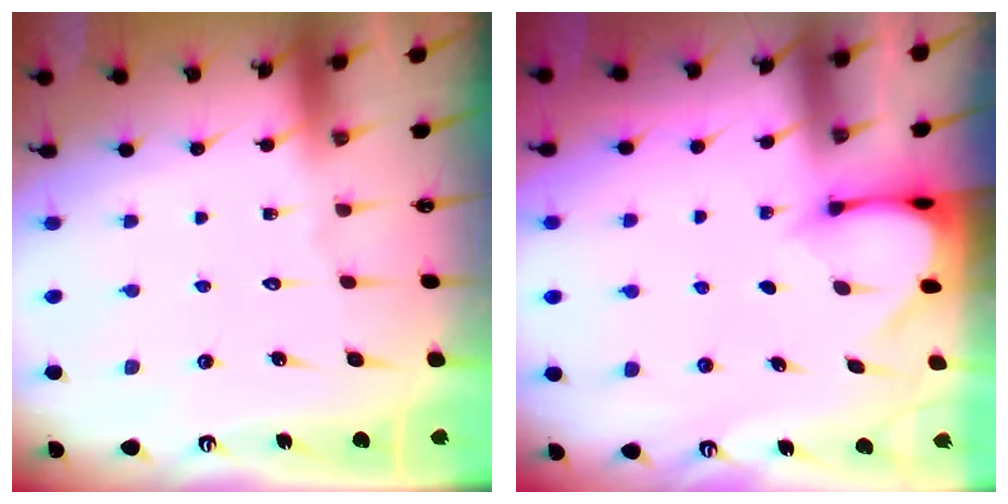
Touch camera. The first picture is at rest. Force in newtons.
{"total": 3.4, "press": 3.4, "slide": 0.3}